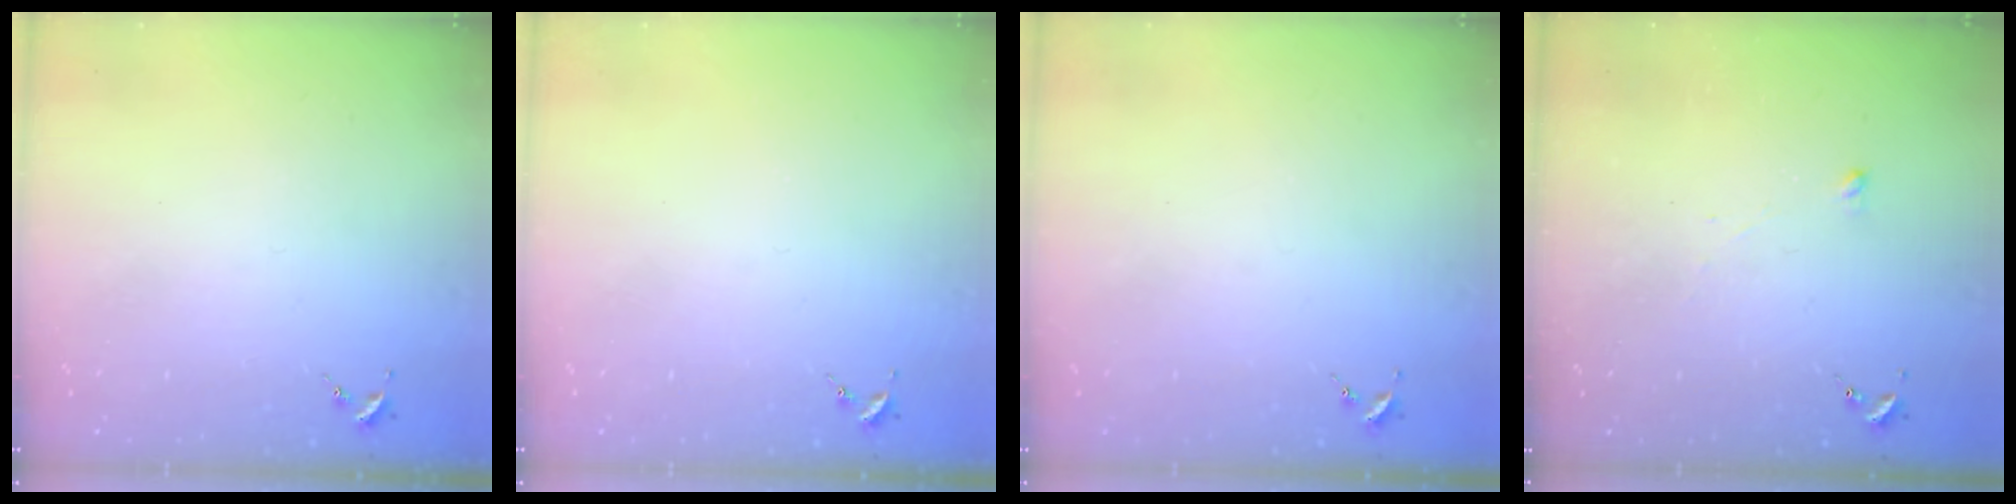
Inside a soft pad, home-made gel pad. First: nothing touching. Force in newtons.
{"total": 0.0}
{"total": 0.0}
{"total": 2.5, "press": 2.5, "slide": 0.5}